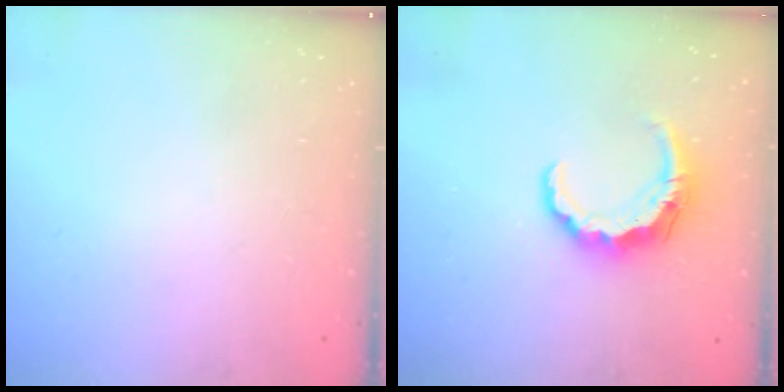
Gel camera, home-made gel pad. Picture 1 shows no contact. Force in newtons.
{"total": 8.0, "press": 7.9, "slide": 1.2}